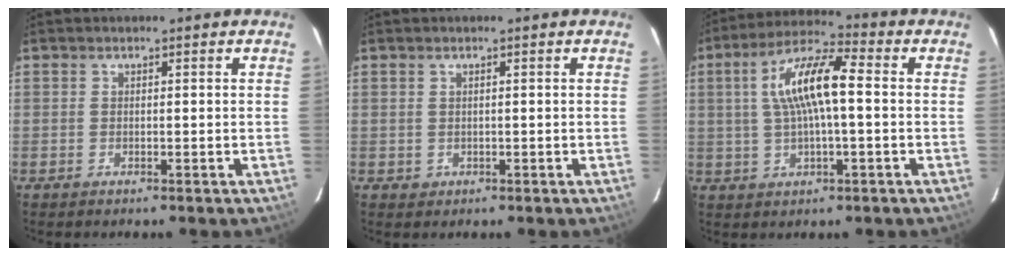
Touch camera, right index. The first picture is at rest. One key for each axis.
{"total": 0.8, "fx": 0.2, "fy": 0.8, "fz": 0.2, "tx": 0.001, "ty": 0.003, "tz": 0.005}
{"total": 11.5, "fx": 1.1, "fy": 2.9, "fz": 11.0, "tx": -0.205, "ty": 0.020, "tz": 0.019}